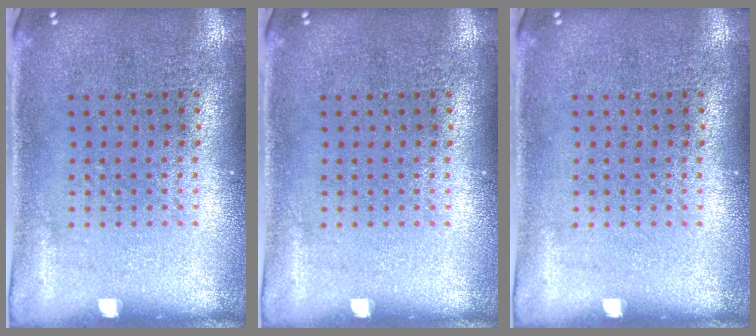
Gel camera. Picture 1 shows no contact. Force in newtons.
{"total": 0.0}
{"total": 0.0}